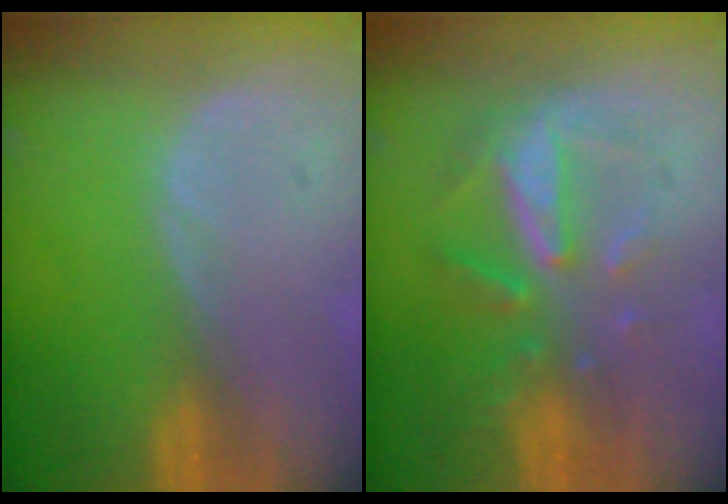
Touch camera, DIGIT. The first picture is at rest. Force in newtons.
{"total": 8.0, "press": 7.2, "slide": 3.3}